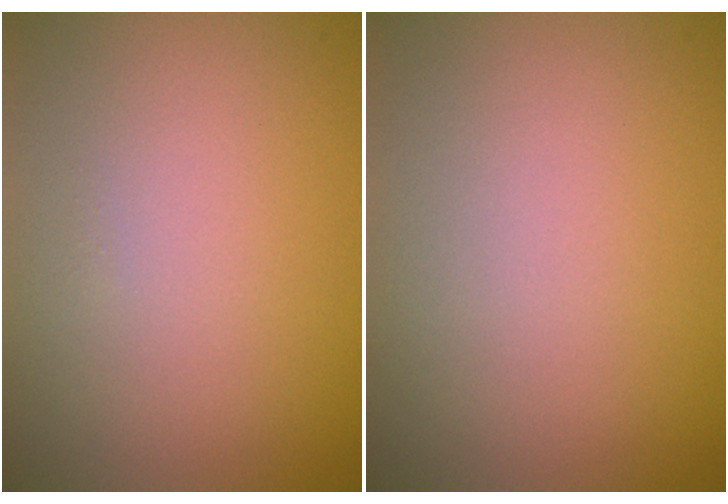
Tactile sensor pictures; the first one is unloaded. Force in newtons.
{"total": 0.0}